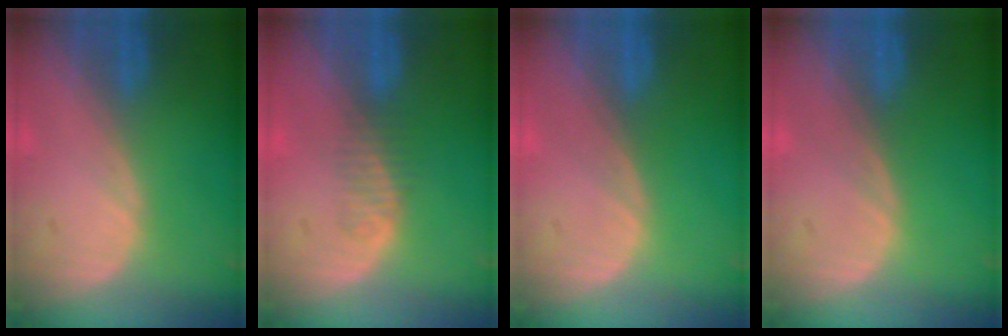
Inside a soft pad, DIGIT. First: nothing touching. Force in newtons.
{"total": 1.9, "press": 1.6, "slide": 1.0}
{"total": 0.0}
{"total": 0.0}